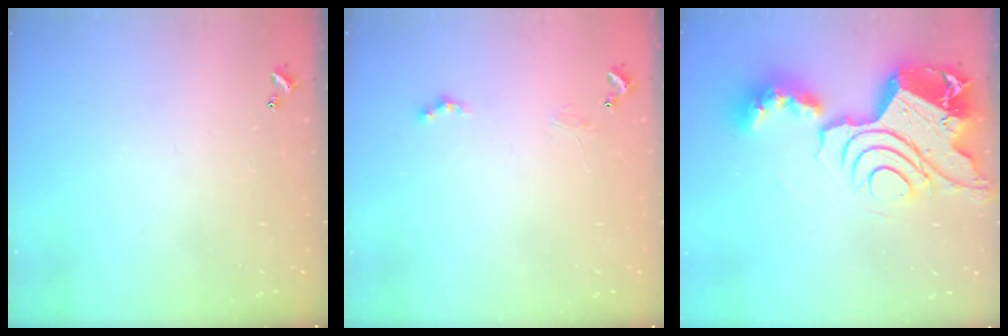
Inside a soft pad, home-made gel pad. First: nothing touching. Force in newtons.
{"total": 0.0}
{"total": 22.4, "press": 22.3, "slide": 2.1}